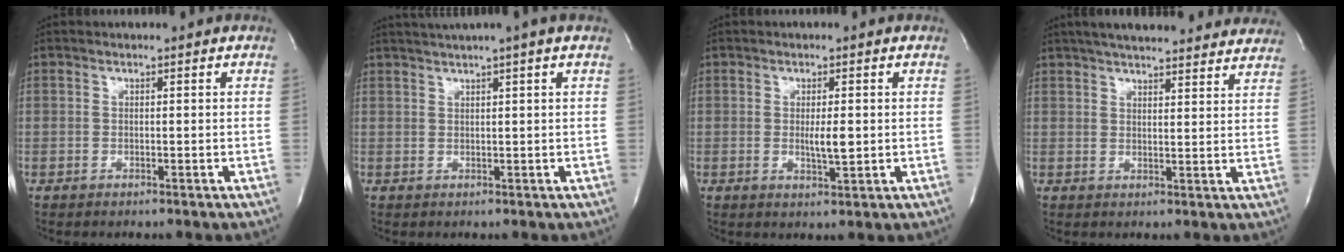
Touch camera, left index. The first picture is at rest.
{"total": 5.2, "force": [3.9, -1.4, 3.1], "torque": [-0.047, 0.020, 0.062]}
{"total": 3.1, "force": [0.0, 0.5, 3.1], "torque": [-0.055, -0.006, 0.002]}
{"total": 22.3, "force": [20.0, 4.0, 9.1], "torque": [-0.137, 0.021, 0.250]}